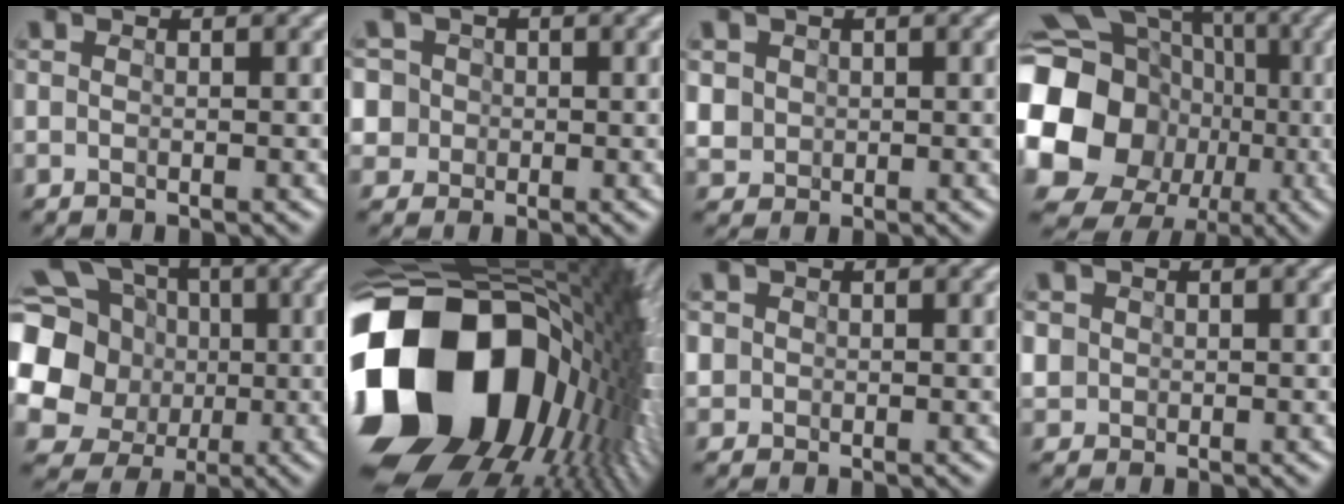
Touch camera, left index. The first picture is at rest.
{"total": 6.5, "force": [0.4, 6.1, 1.9], "torque": [-0.059, 0.032, -0.005]}
{"total": 3.2, "force": [0.5, 3.0, 1.0], "torque": [-0.041, 0.019, 0.019]}
{"total": 21.9, "force": [-2.9, 19.8, 8.8], "torque": [-0.205, -0.019, -0.074]}
{"total": 18.9, "force": [-0.1, 17.5, 7.0], "torque": [-0.206, 0.007, -0.030]}
{"total": 20.5, "force": [-2.5, 13.9, 14.8], "torque": [-0.345, -0.038, -0.014]}
{"total": 3.8, "force": [0.2, 3.6, 1.1], "torque": [-0.048, 0.028, -0.005]}
{"total": 4.2, "force": [0.4, 4.0, 1.3], "torque": [-0.056, 0.028, 0.002]}